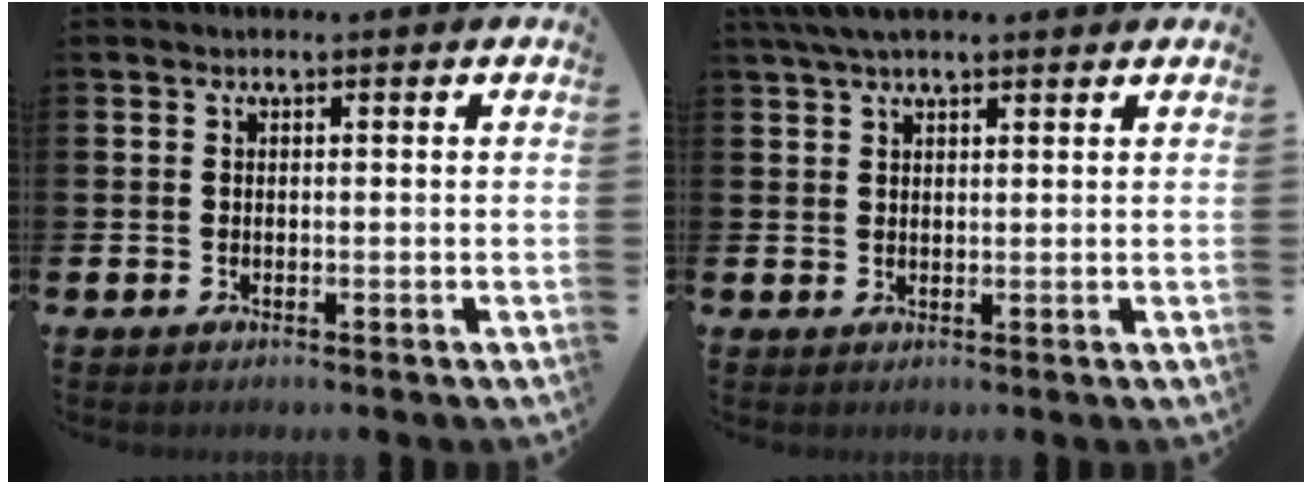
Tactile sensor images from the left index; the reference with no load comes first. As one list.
[{"total": 3.8, "force": [3.0, 1.0, 2.1], "torque": [-0.042, -0.002, 0.055]}]